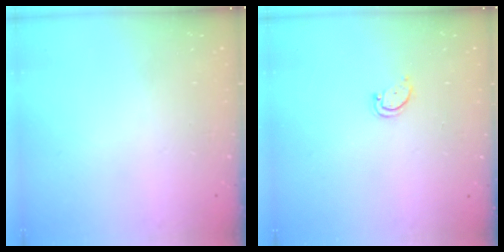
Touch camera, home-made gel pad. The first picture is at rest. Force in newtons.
{"total": 2.9, "press": 2.9, "slide": 0.4}